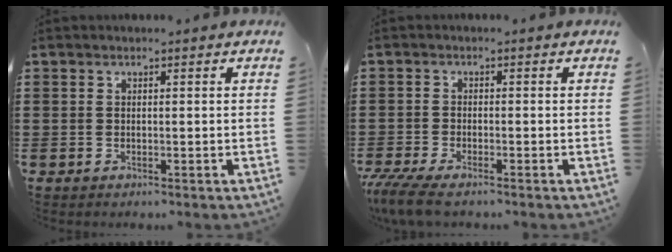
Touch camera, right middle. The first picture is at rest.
{"total": 3.8, "force": [-3.2, 0.3, 2.0], "torque": [-0.061, -0.017, -0.068]}